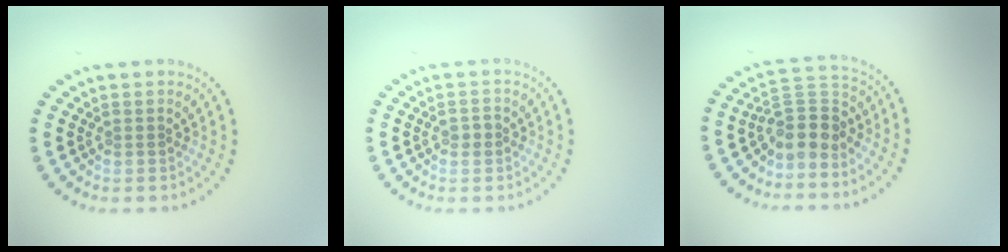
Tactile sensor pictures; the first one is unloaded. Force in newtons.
{"total": 1.3, "press": 1.3, "slide": 0.2}
{"total": 4.0, "press": 3.4, "slide": 2.1}